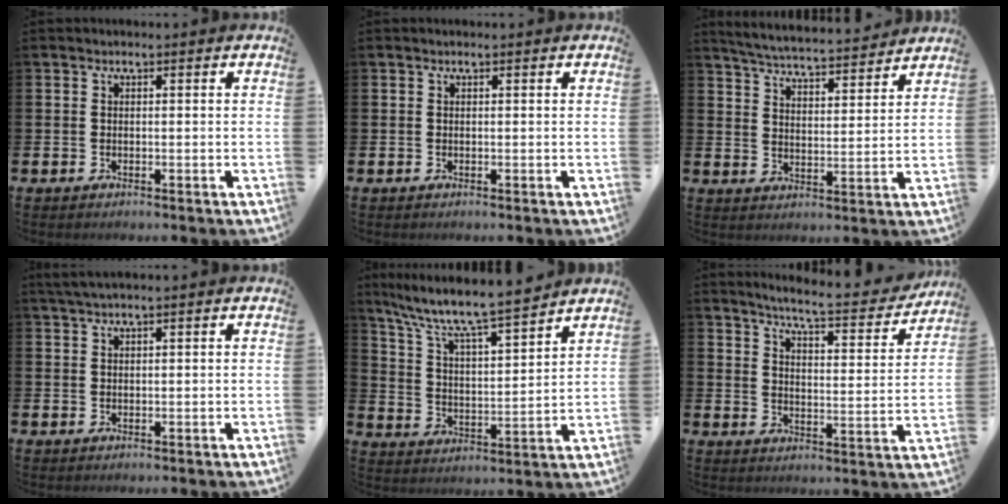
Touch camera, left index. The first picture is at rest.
{"total": 0.0}
{"total": 5.4, "force": [5.3, 0.3, 0.9], "torque": [-0.042, -0.039, 0.090]}
{"total": 1.6, "force": [1.3, 0.0, 1.0], "torque": [-0.025, 0.004, 0.024]}
{"total": 8.5, "force": [7.8, 0.6, 3.2], "torque": [-0.100, -0.059, 0.132]}
{"total": 6.2, "force": [5.9, 0.1, 2.1], "torque": [-0.059, -0.043, 0.095]}